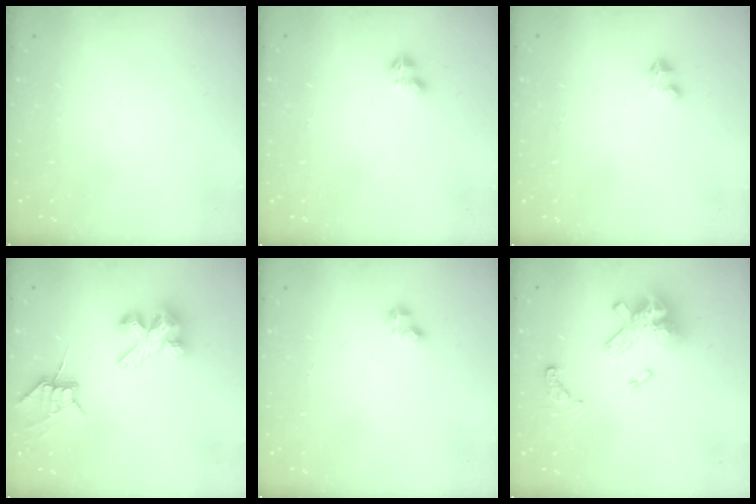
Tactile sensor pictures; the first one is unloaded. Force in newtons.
{"total": 2.8, "press": 2.8, "slide": 0.6}
{"total": 2.6, "press": 2.6, "slide": 0.1}
{"total": 8.2, "press": 8.1, "slide": 0.8}
{"total": 2.6, "press": 2.6, "slide": 0.2}
{"total": 16.9, "press": 16.7, "slide": 2.3}